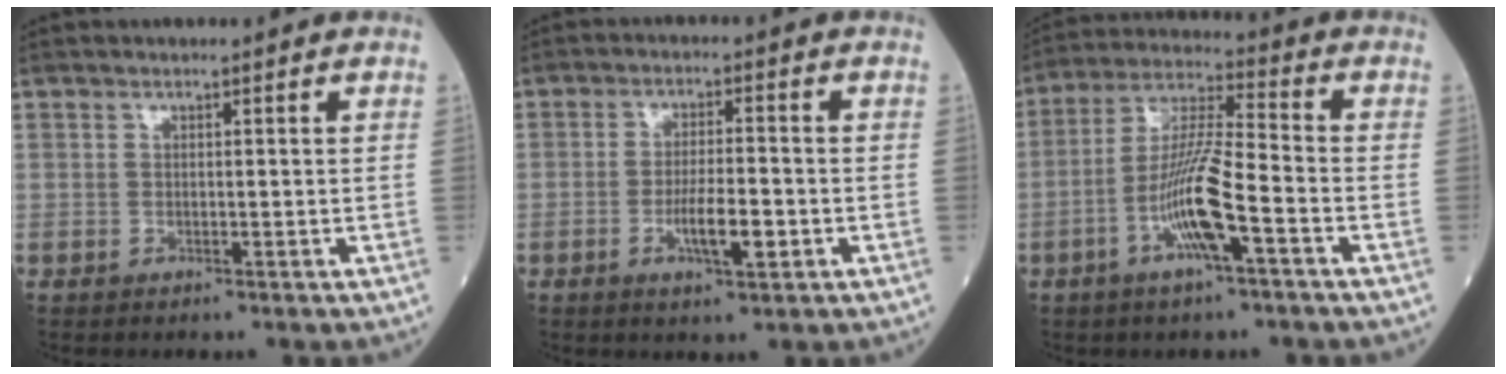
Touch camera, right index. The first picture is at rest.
{"total": 5.5, "force": [-1.8, 1.0, 5.1], "torque": [-0.092, -0.003, -0.030]}
{"total": 10.9, "force": [-4.1, 0.8, 10.1], "torque": [-0.199, 0.002, -0.081]}